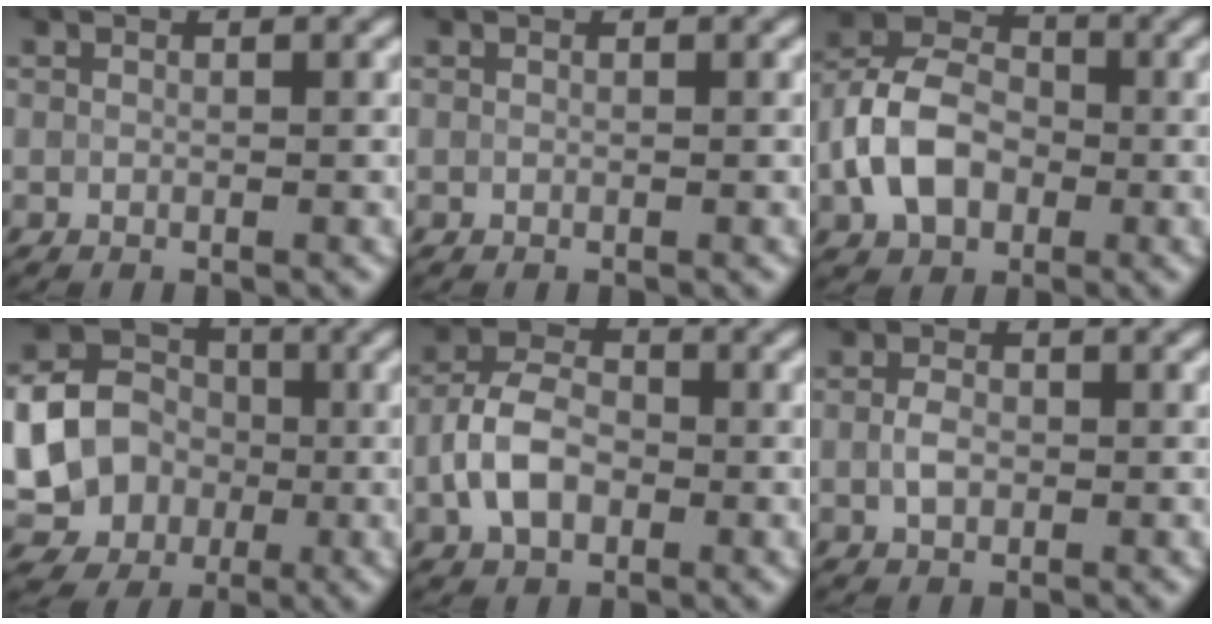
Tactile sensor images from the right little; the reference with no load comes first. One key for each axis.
{"total": 0.0}
{"total": 6.5, "fx": -1.6, "fy": 4.7, "fz": 4.2, "tx": -0.083, "ty": 0.009, "tz": -0.041}
{"total": 14.4, "fx": -2.3, "fy": 13.2, "fz": 5.2, "tx": -0.134, "ty": -0.008, "tz": -0.058}
{"total": 4.5, "fx": -1.1, "fy": 3.1, "fz": 3.1, "tx": -0.058, "ty": 0.005, "tz": -0.028}
{"total": 1.7, "fx": 0.0, "fy": 1.1, "fz": 1.2, "tx": -0.028, "ty": -0.001, "tz": -0.002}